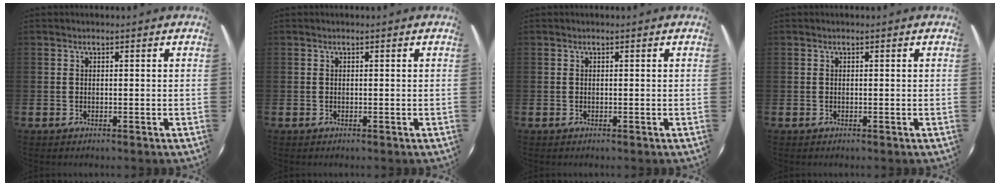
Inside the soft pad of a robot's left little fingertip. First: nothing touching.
{"total": 0.0}
{"total": 0.0}
{"total": 0.0}